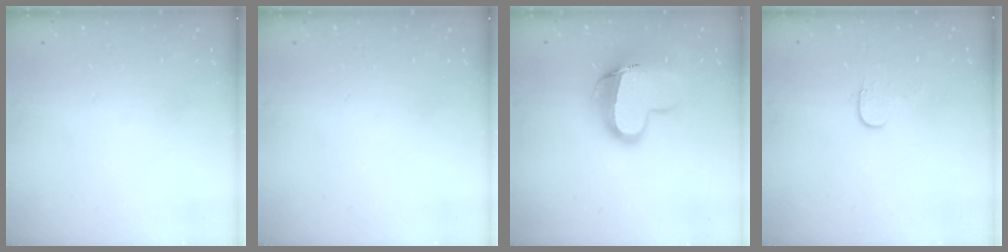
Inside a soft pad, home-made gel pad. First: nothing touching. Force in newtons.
{"total": 0.0}
{"total": 13.5, "press": 13.5, "slide": 1.4}
{"total": 3.6, "press": 3.6, "slide": 0.4}